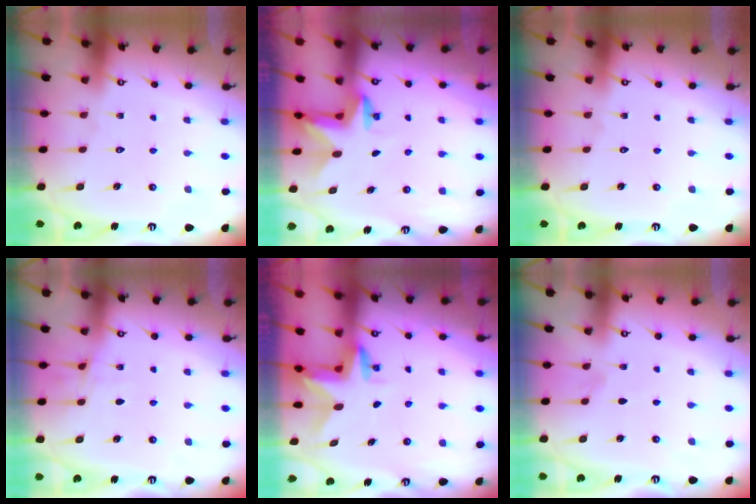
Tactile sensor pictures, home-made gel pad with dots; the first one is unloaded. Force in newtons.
{"total": 2.4, "press": 2.3, "slide": 0.4}
{"total": 0.0}
{"total": 6.1, "press": 6.0, "slide": 0.6}
{"total": 2.8, "press": 2.8, "slide": 0.2}
{"total": 5.1, "press": 4.5, "slide": 2.5}